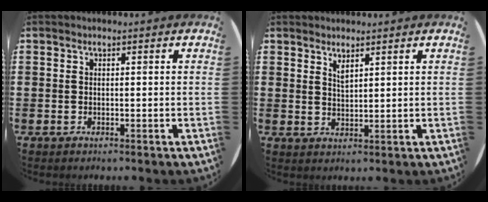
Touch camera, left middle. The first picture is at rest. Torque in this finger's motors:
{"motor_torque": [0.45, -0.01, 0.03, 0.00]}